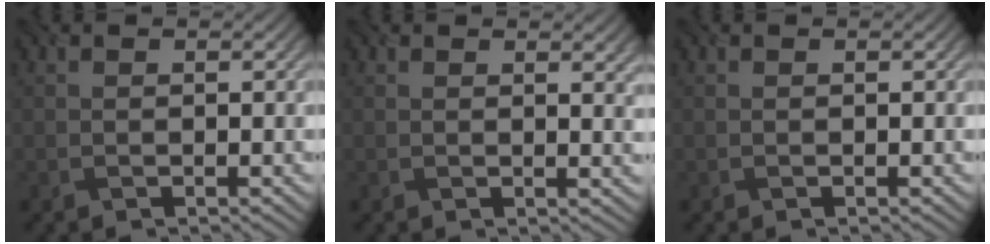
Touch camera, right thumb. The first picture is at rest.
{"total": 2.3, "force": [1.6, 0.4, 1.7], "torque": [-0.027, 0.000, 0.030]}
{"total": 0.0}